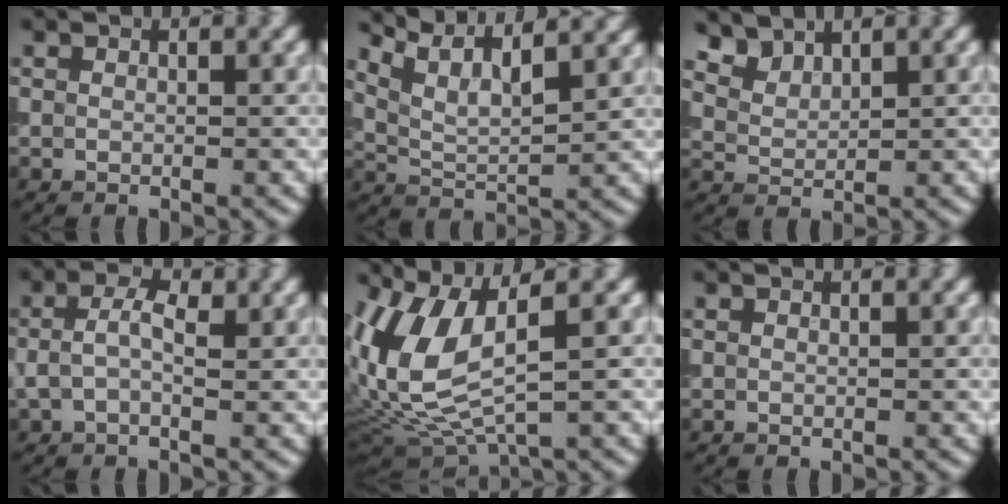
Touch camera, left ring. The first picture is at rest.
{"total": 7.0, "force": [5.3, 1.9, 4.2], "torque": [-0.080, 0.024, 0.073]}
{"total": 3.6, "force": [3.1, 1.6, 1.1], "torque": [-0.040, -0.005, 0.075]}
{"total": 2.6, "force": [0.1, 1.2, 2.3], "torque": [-0.050, 0.005, -0.003]}
{"total": 9.0, "force": [1.5, 3.5, 8.1], "torque": [-0.191, 0.002, 0.031]}
{"total": 0.0}